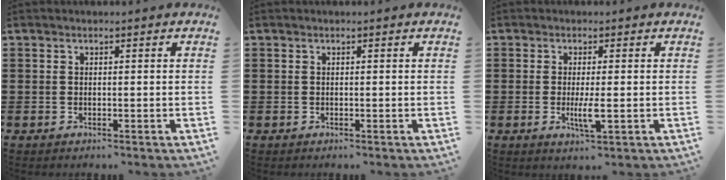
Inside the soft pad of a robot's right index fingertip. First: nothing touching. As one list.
[{"total": 0.0}, {"total": 3.6, "force": [-0.6, 0.4, 3.5], "torque": [-0.069, -0.006, -0.014]}]